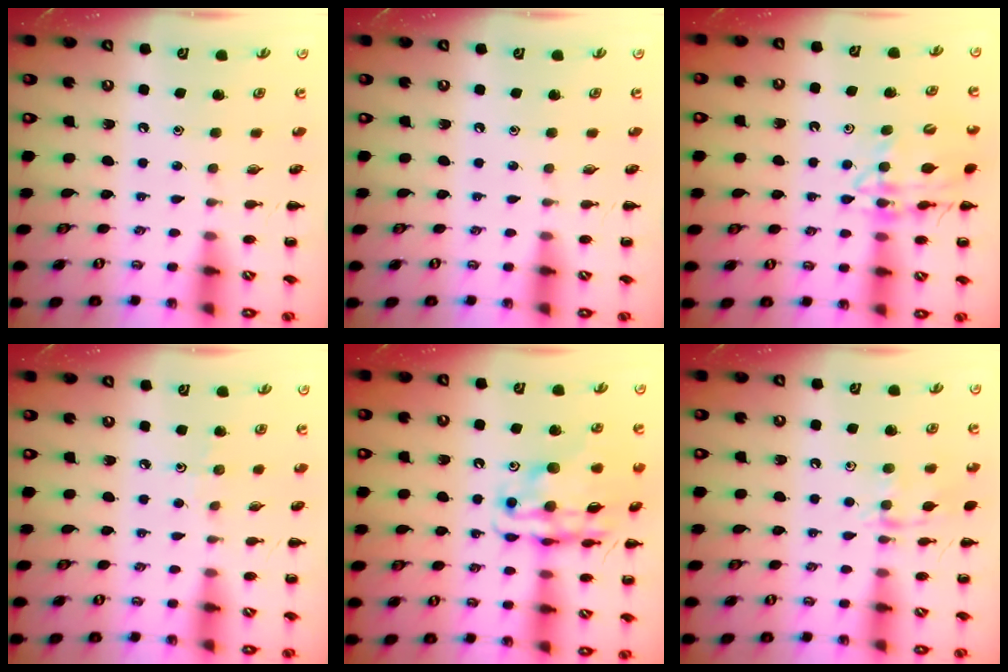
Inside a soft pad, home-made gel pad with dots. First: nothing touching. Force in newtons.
{"total": 0.0}
{"total": 14.3, "press": 14.0, "slide": 2.6}
{"total": 2.9, "press": 2.7, "slide": 1.2}
{"total": 17.3, "press": 17.1, "slide": 2.7}
{"total": 10.1, "press": 10.1, "slide": 0.7}